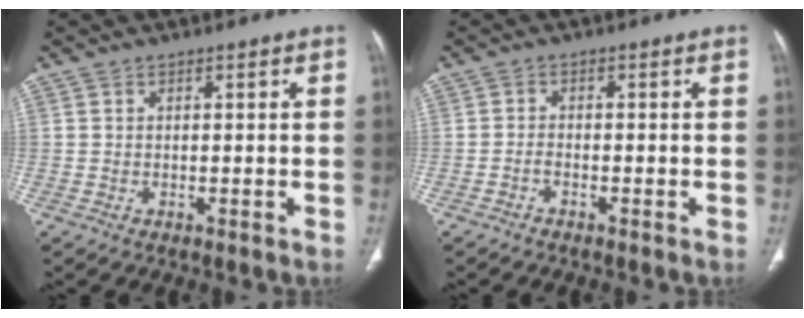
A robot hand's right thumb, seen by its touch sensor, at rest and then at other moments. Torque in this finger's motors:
{"motor_torque": [-0.58, -0.16, -0.49, 0.27, -0.06]}